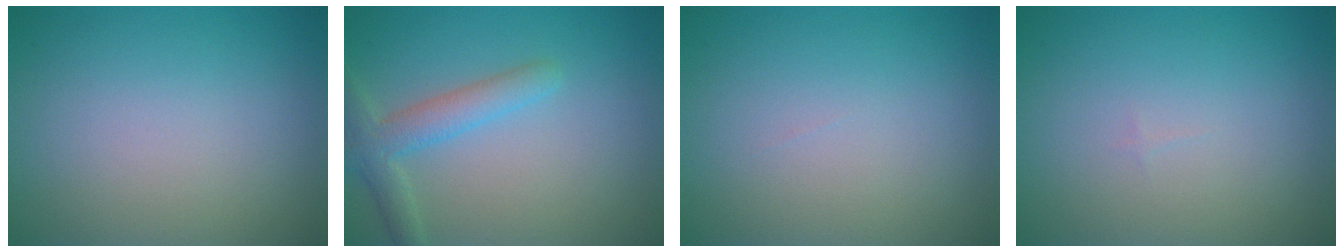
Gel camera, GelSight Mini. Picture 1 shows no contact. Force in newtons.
{"total": 3.2, "press": 3.2, "slide": 0.2}
{"total": 0.0}
{"total": 0.0}